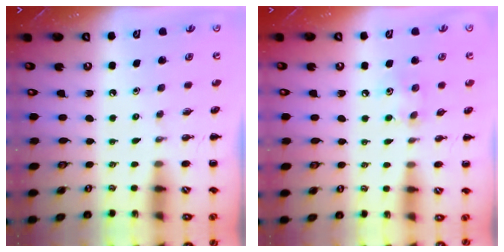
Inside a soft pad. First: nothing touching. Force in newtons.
{"total": 7.2, "press": 7.1, "slide": 1.2}